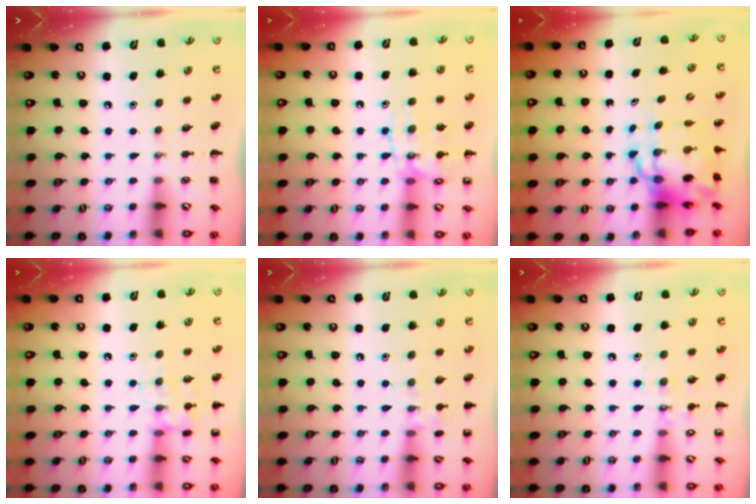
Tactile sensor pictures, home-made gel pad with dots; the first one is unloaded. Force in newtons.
{"total": 12.2, "press": 12.2, "slide": 0.8}
{"total": 11.1, "press": 10.8, "slide": 2.9}
{"total": 10.9, "press": 10.8, "slide": 1.2}
{"total": 7.9, "press": 7.7, "slide": 1.7}
{"total": 7.7, "press": 7.6, "slide": 1.4}